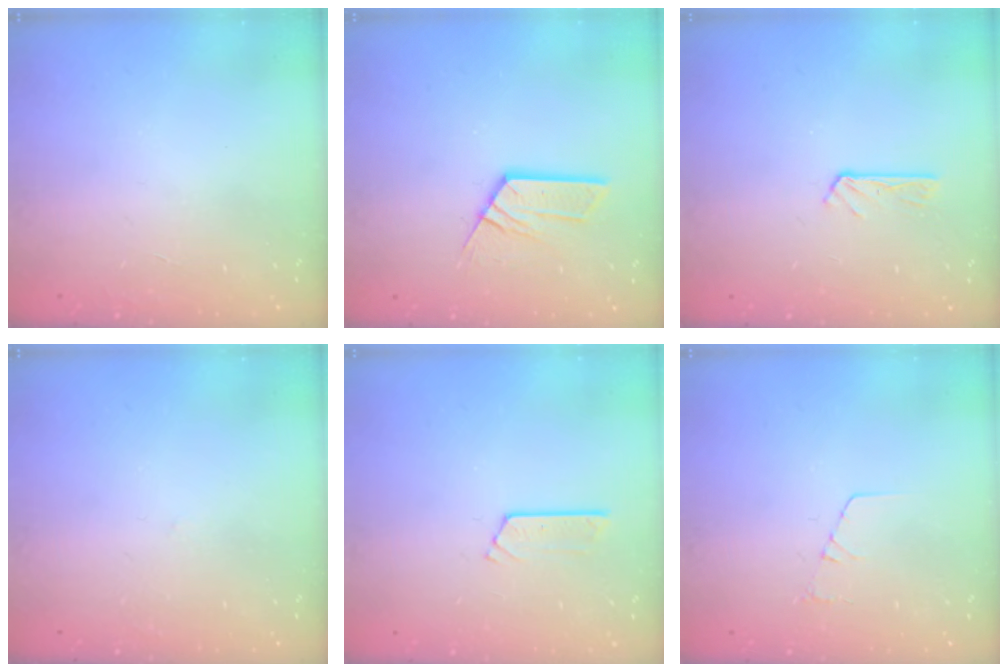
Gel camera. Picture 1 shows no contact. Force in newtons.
{"total": 9.6, "press": 9.6, "slide": 0.9}
{"total": 3.8, "press": 3.7, "slide": 0.5}
{"total": 2.7, "press": 2.6, "slide": 0.3}
{"total": 2.7, "press": 2.7, "slide": 0.2}
{"total": 3.4, "press": 3.4, "slide": 0.2}